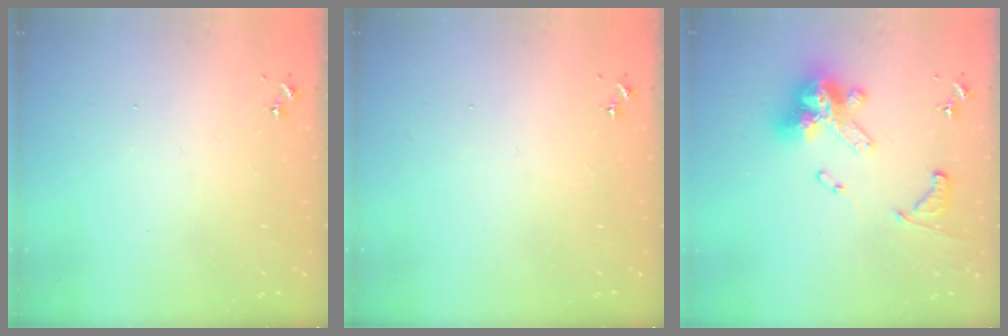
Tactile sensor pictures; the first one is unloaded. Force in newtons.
{"total": 0.0}
{"total": 18.2, "press": 18.0, "slide": 2.1}